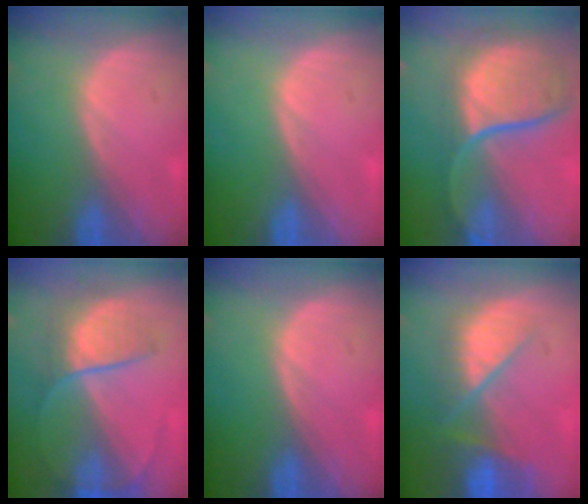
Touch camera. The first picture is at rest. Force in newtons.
{"total": 0.0}
{"total": 12.0, "press": 9.8, "slide": 6.9}
{"total": 6.6, "press": 6.5, "slide": 1.5}
{"total": 0.0}
{"total": 9.2, "press": 7.9, "slide": 4.7}